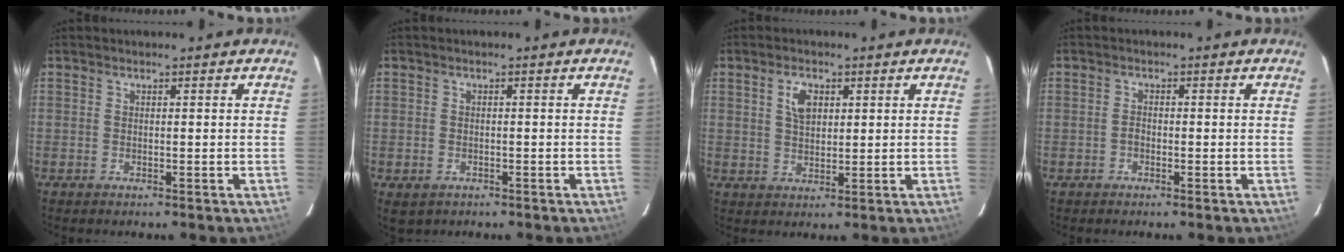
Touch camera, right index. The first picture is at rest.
{"total": 2.9, "force": [-1.3, 2.3, 1.2], "torque": [-0.025, -0.003, -0.014]}
{"total": 4.3, "force": [1.6, 2.7, 3.0], "torque": [-0.053, 0.008, 0.032]}
{"total": 1.1, "force": [-0.6, 0.8, 0.4], "torque": [-0.007, 0.003, -0.012]}